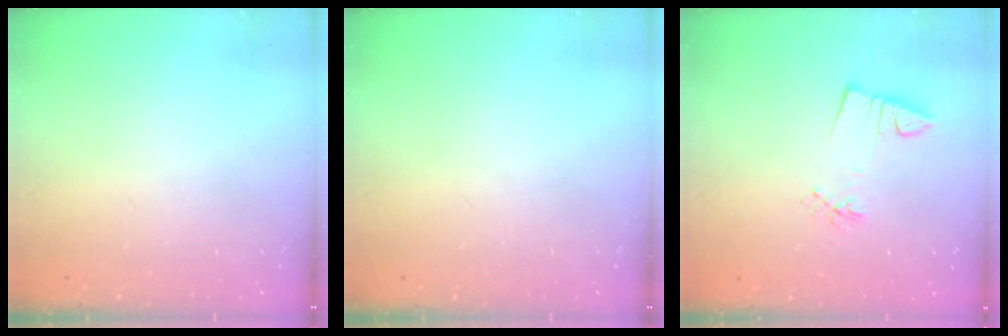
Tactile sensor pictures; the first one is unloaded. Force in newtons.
{"total": 0.0}
{"total": 3.3, "press": 1.9, "slide": 2.8}